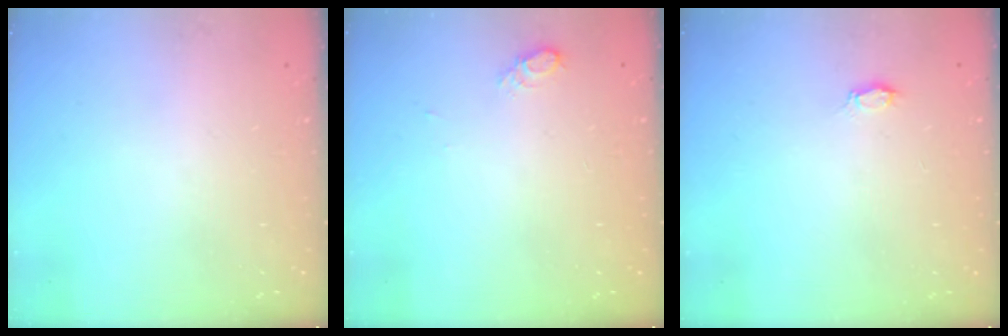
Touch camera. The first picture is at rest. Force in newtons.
{"total": 5.7, "press": 5.4, "slide": 1.9}
{"total": 2.1, "press": 2.1, "slide": 0.3}